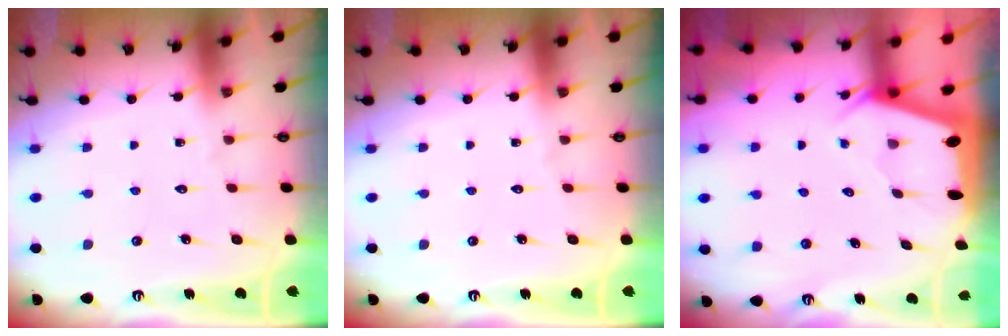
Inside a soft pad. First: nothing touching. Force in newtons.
{"total": 0.0}
{"total": 2.1, "press": 2.0, "slide": 0.3}